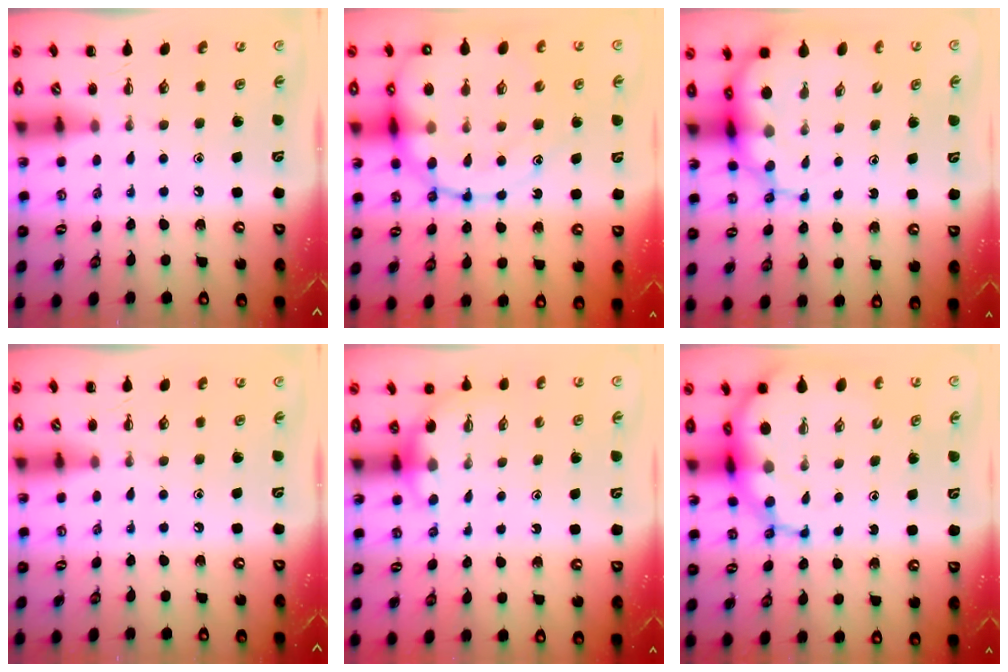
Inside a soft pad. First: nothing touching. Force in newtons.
{"total": 20.8, "press": 20.6, "slide": 3.0}
{"total": 9.1, "press": 8.8, "slide": 2.3}
{"total": 0.0}
{"total": 3.9, "press": 3.9, "slide": 0.2}
{"total": 9.7, "press": 9.3, "slide": 2.9}